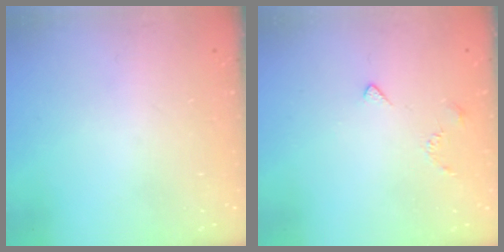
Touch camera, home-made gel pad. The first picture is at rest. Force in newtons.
{"total": 3.0, "press": 2.9, "slide": 0.8}